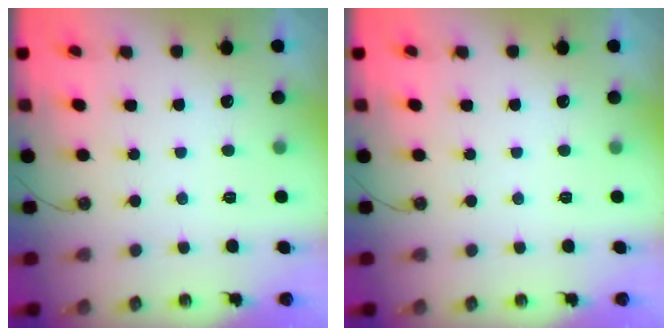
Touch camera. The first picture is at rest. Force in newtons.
{"total": 0.0}